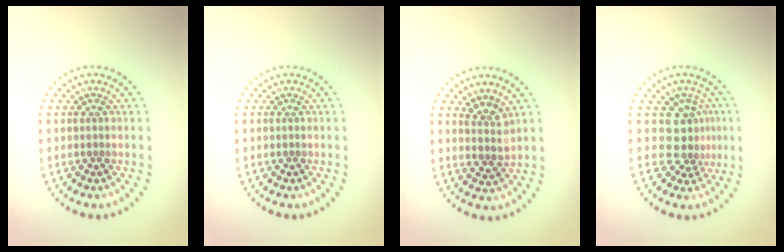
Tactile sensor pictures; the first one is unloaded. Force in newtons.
{"total": 0.0}
{"total": 2.0, "press": 1.5, "slide": 1.3}
{"total": 3.0, "press": 2.1, "slide": 2.1}